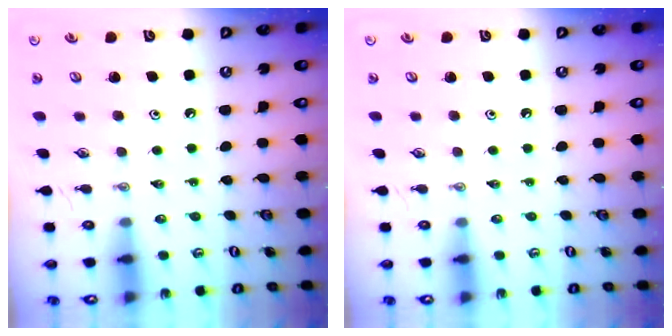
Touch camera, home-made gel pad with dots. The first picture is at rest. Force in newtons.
{"total": 0.0}